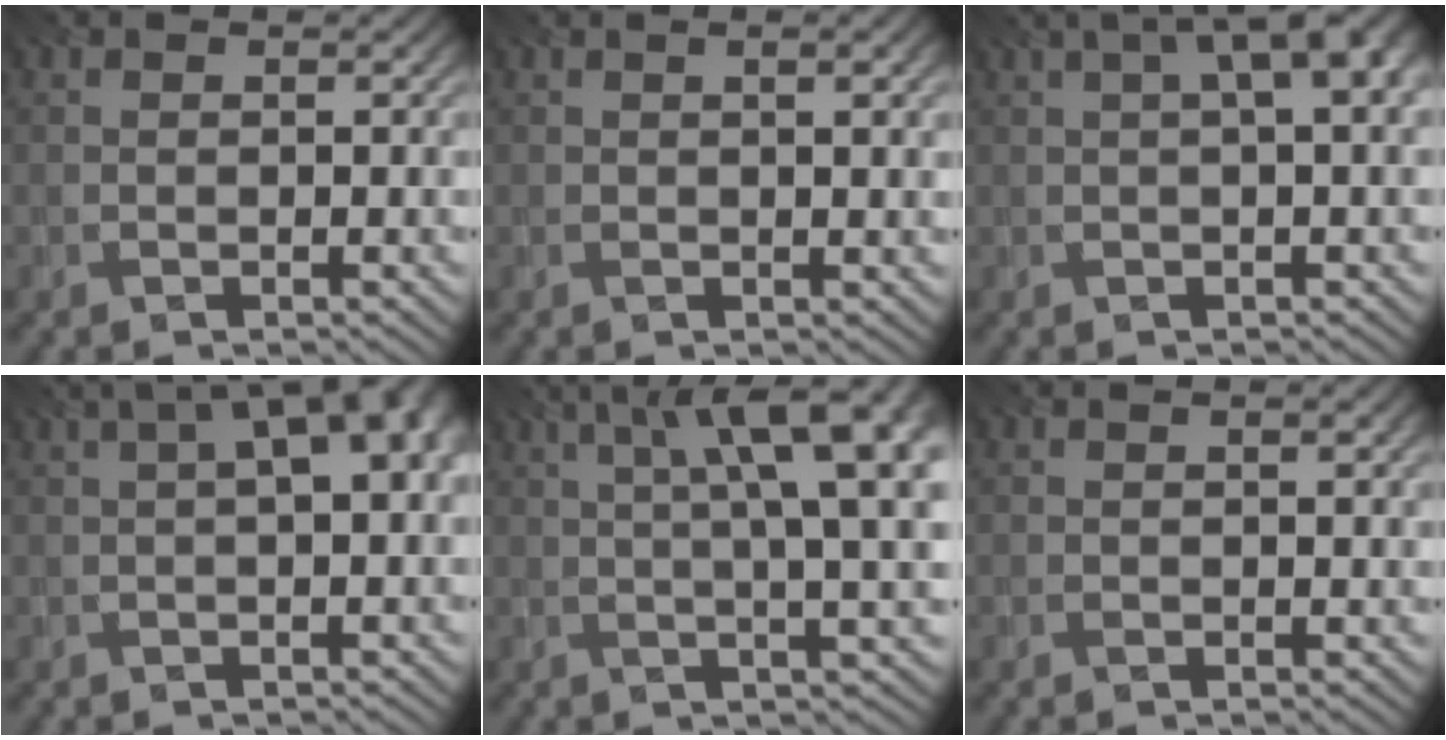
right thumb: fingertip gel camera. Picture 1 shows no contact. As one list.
[{"total": 1.8, "force": [0.6, 0.1, 1.7], "torque": [-0.024, -0.003, 0.014]}, {"total": 7.6, "force": [2.5, 2.1, 6.9], "torque": [-0.094, 0.024, 0.030]}, {"total": 8.7, "force": [2.5, 3.3, 7.7], "torque": [-0.099, 0.026, 0.029]}, {"total": 13.6, "force": [4.1, 3.6, 12.5], "torque": [-0.144, 0.029, 0.058]}, {"total": 0.8, "force": [0.3, -0.1, 0.7], "torque": [-0.009, -0.005, 0.008]}]